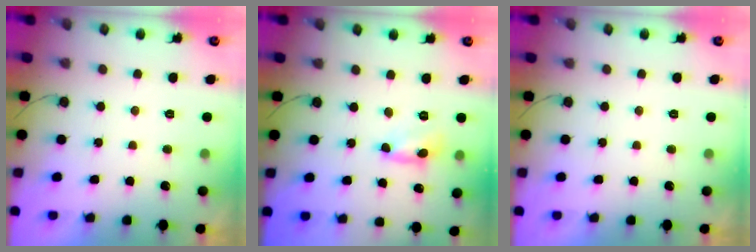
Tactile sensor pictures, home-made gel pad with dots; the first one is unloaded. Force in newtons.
{"total": 1.8, "press": 1.8, "slide": 0.2}
{"total": 0.0}